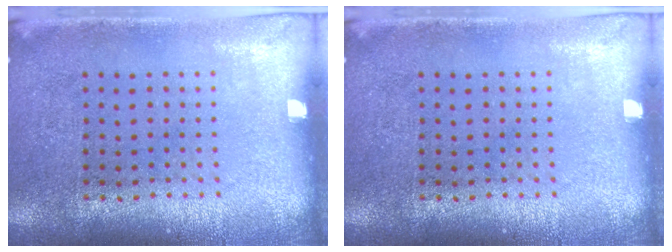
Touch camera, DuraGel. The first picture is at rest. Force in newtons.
{"total": 0.0}